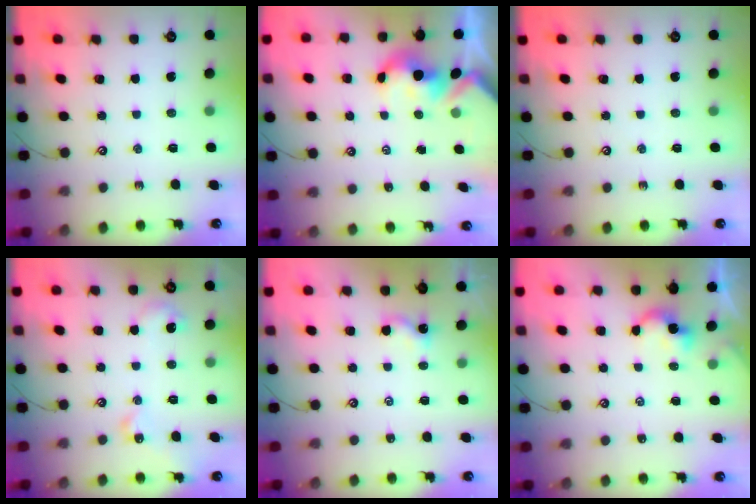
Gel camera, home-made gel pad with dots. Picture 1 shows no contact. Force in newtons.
{"total": 3.8, "press": 3.7, "slide": 0.5}
{"total": 0.0}
{"total": 5.3, "press": 5.2, "slide": 0.7}
{"total": 0.0}
{"total": 0.0}